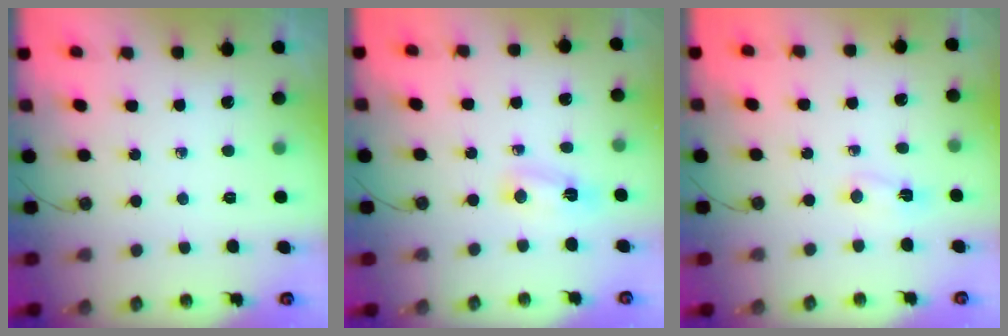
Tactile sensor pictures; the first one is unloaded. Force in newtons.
{"total": 15.4, "press": 4.1, "slide": 14.9}
{"total": 2.4, "press": 2.4, "slide": 0.5}